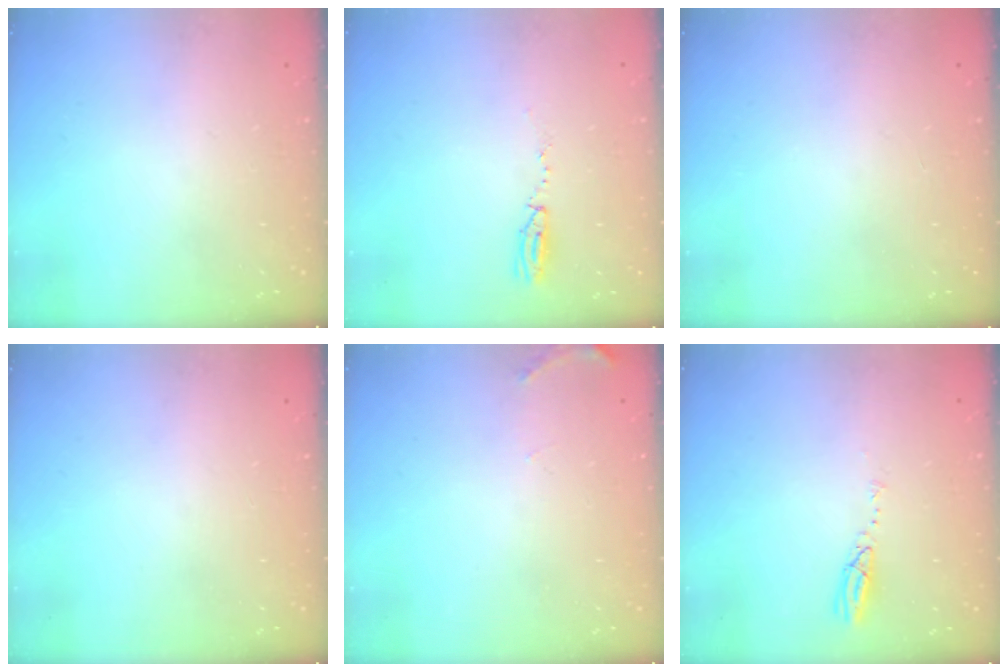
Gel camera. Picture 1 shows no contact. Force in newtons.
{"total": 3.1, "press": 2.5, "slide": 1.9}
{"total": 0.0}
{"total": 15.1, "press": 2.1, "slide": 14.9}
{"total": 5.6, "press": 5.4, "slide": 1.3}
{"total": 3.7, "press": 3.7, "slide": 0.1}